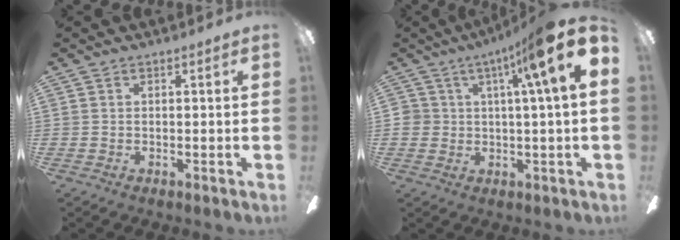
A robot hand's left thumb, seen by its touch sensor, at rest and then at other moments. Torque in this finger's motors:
{"motor_torque": [2.46, 2.55, 2.48, -0.29, 0.21]}